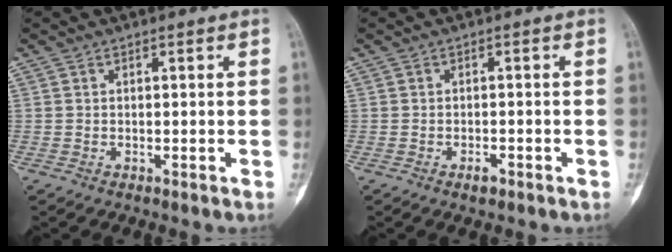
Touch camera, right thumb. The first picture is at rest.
{"total": 1.7, "force": [-1.1, 0.7, 1.1], "torque": [-0.019, 0.004, -0.017]}